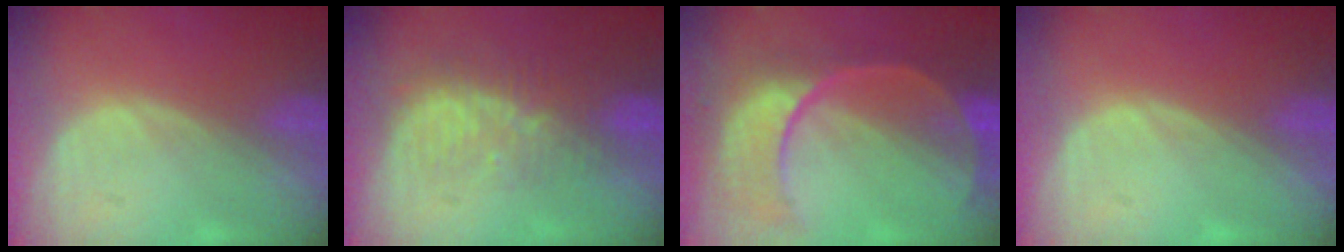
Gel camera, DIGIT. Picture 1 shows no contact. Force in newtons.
{"total": 8.1, "press": 7.4, "slide": 3.3}
{"total": 11.2, "press": 9.4, "slide": 6.1}
{"total": 0.0}